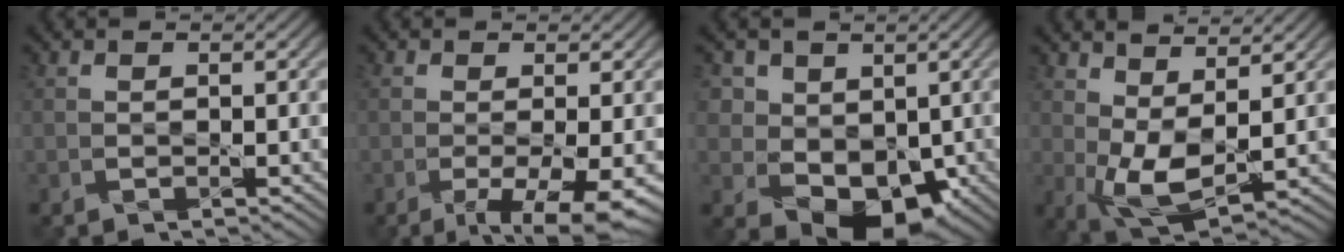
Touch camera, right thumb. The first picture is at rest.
{"total": 7.2, "force": [-2.9, 2.5, 6.1], "torque": [-0.115, -0.012, -0.038]}
{"total": 9.3, "force": [1.1, 7.8, 4.9], "torque": [-0.099, -0.008, 0.003]}
{"total": 6.5, "force": [1.8, 2.8, 5.6], "torque": [-0.127, 0.002, 0.038]}